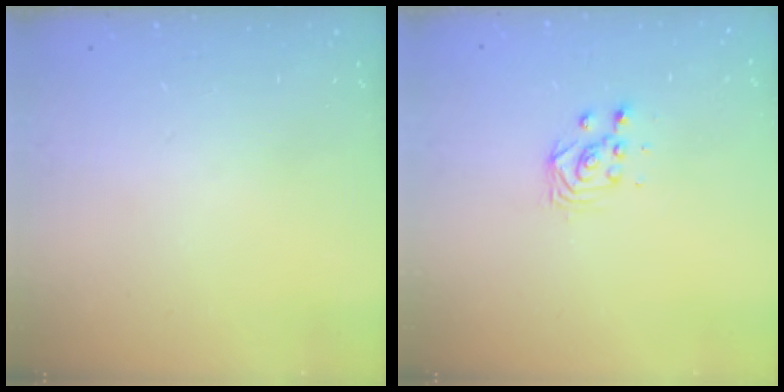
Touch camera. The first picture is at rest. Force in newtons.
{"total": 3.0, "press": 2.9, "slide": 0.3}